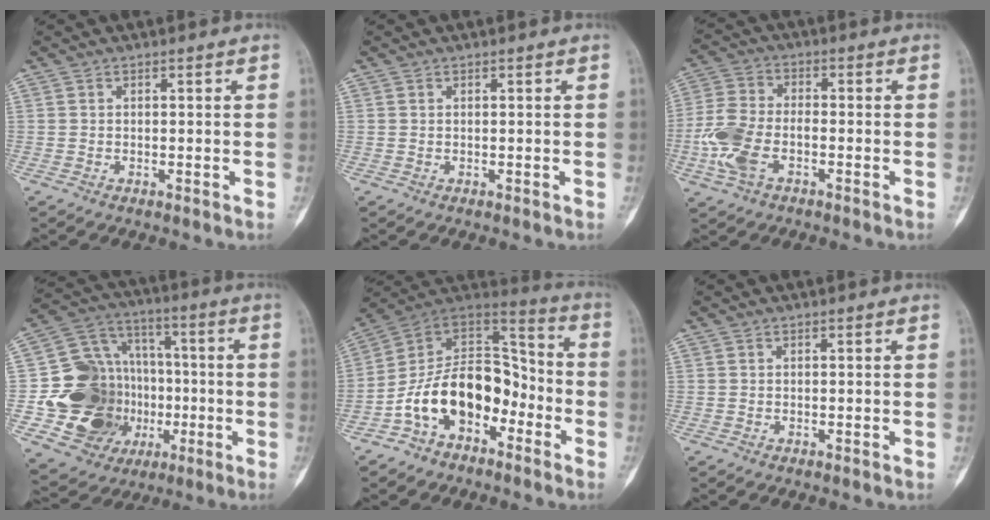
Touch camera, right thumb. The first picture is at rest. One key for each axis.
{"total": 0.0}
{"total": 9.8, "fx": -3.4, "fy": 5.5, "fz": 7.3, "tx": -0.168, "ty": 0.020, "tz": -0.072}
{"total": 21.7, "fx": -3.2, "fy": 18.4, "fz": 11.0, "tx": -0.143, "ty": 0.054, "tz": -0.034}
{"total": 17.1, "fx": -6.4, "fy": 11.4, "fz": 11.1, "tx": -0.150, "ty": 0.091, "tz": -0.119}
{"total": 0.0}